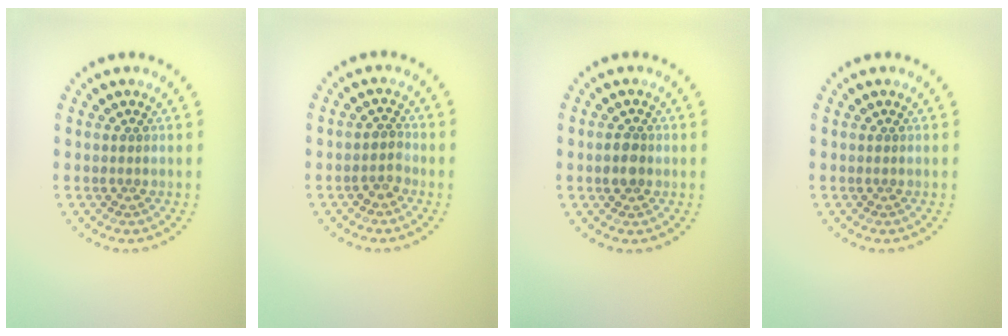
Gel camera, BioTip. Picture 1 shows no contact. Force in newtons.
{"total": 1.6, "press": 1.2, "slide": 1.0}
{"total": 1.7, "press": 1.6, "slide": 0.5}
{"total": 0.0}